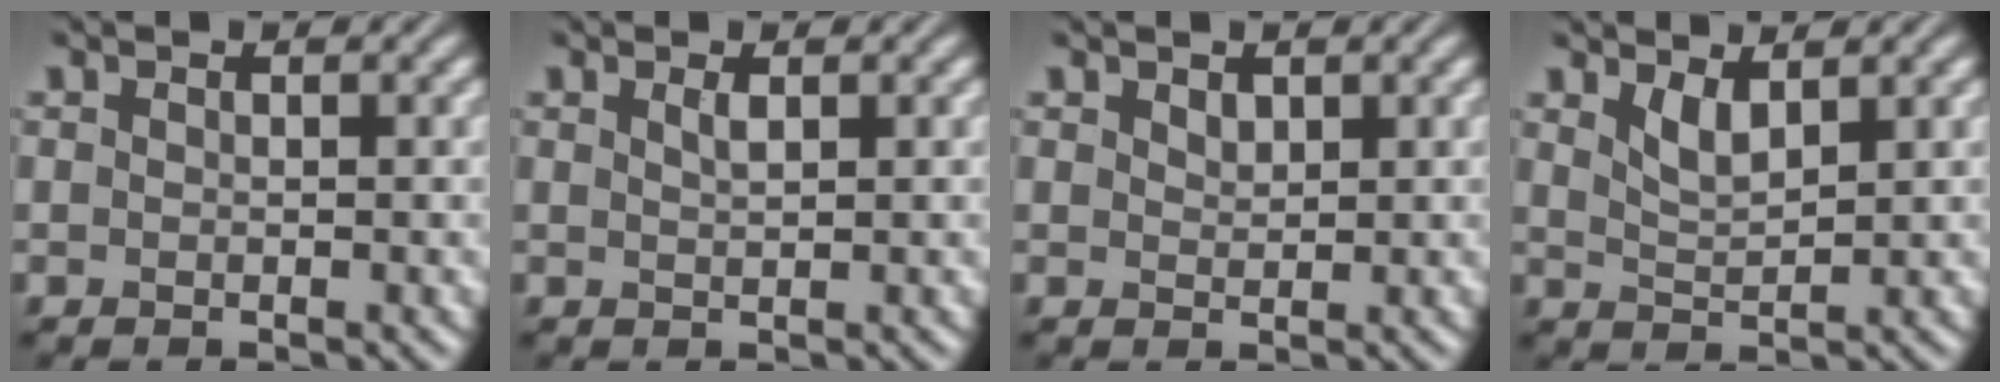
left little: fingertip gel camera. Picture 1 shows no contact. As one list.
[{"total": 1.0, "force": [0.5, 0.3, 0.8], "torque": [-0.012, 0.002, 0.009]}, {"total": 1.0, "force": [0.7, 0.5, 0.4], "torque": [-0.010, 0.000, 0.015]}, {"total": 2.0, "force": [1.4, 0.6, 1.4], "torque": [-0.029, -0.008, 0.032]}]